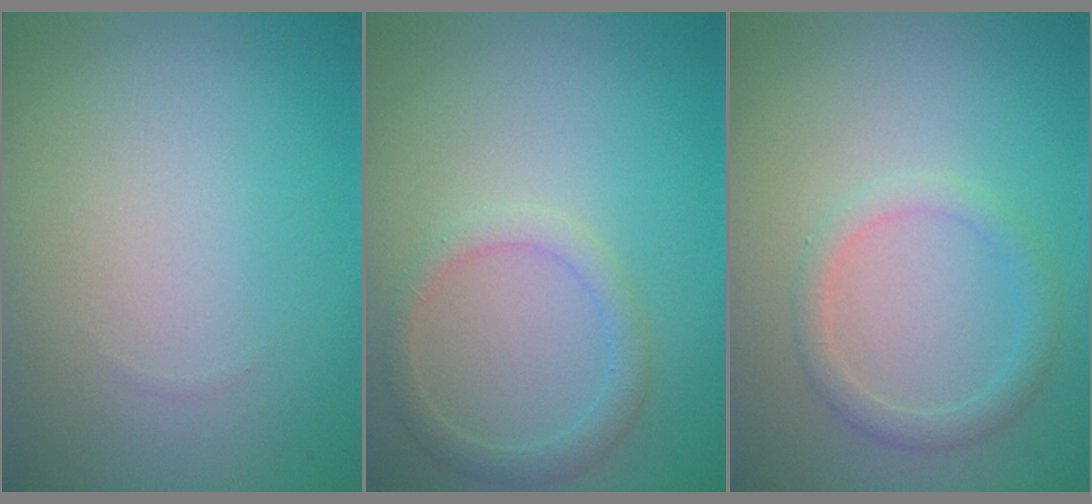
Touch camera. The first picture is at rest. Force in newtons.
{"total": 2.1, "press": 2.1, "slide": 0.1}
{"total": 1.9, "press": 1.9, "slide": 0.0}